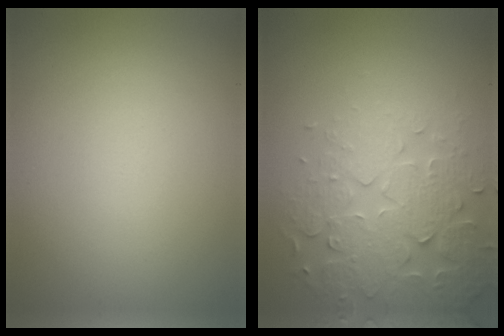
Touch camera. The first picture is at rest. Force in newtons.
{"total": 4.8, "press": 4.3, "slide": 2.1}